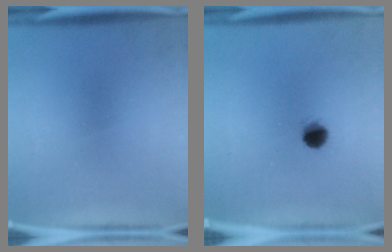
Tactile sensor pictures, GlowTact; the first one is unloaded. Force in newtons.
{"total": 4.8}